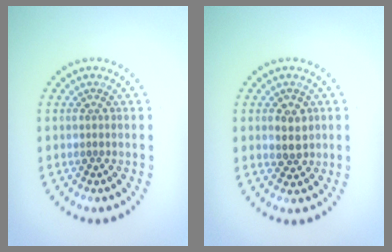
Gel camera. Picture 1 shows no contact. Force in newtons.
{"total": 2.4, "press": 2.2, "slide": 0.8}